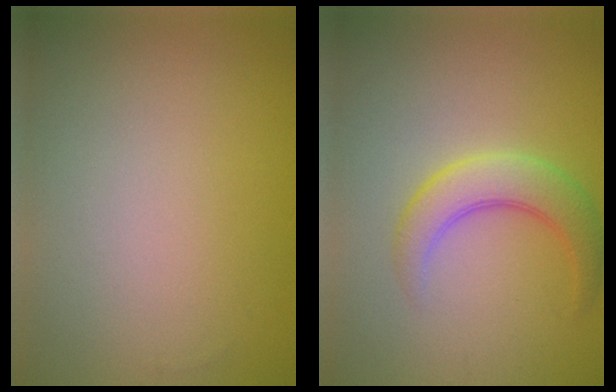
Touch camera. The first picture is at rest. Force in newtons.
{"total": 4.0, "press": 4.0, "slide": 0.0}